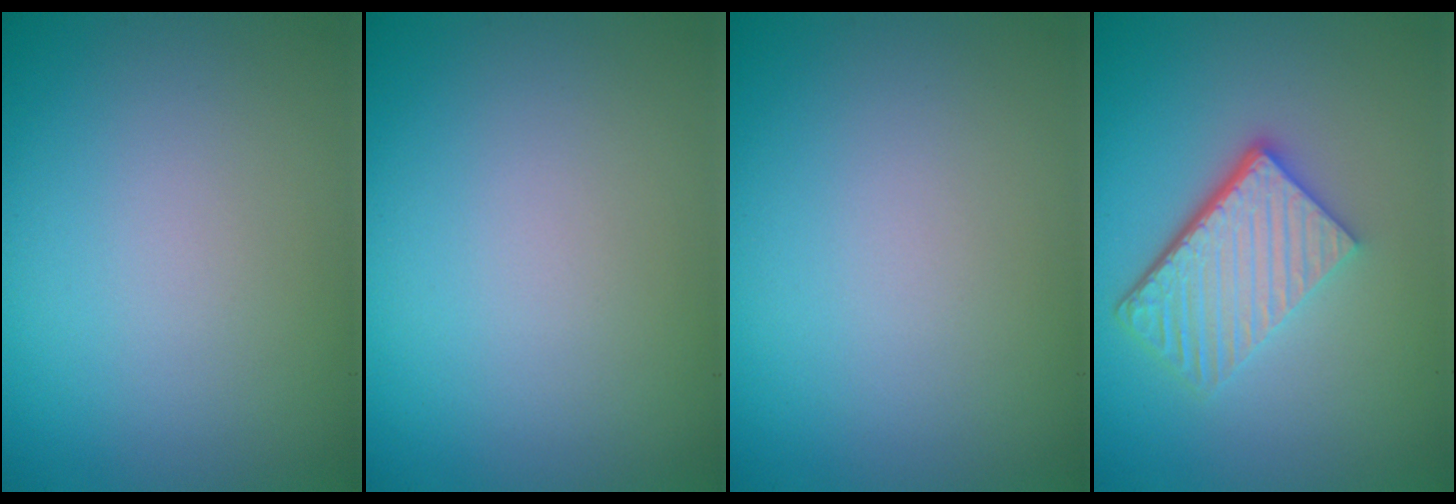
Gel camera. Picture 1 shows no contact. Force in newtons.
{"total": 0.0}
{"total": 0.0}
{"total": 5.6, "press": 3.8, "slide": 4.1}